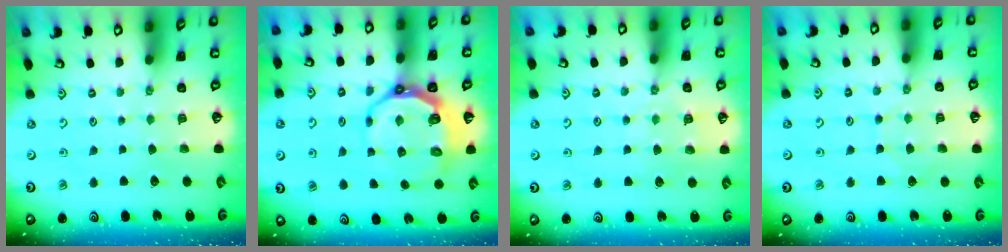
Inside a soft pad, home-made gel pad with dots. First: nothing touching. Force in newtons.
{"total": 10.0, "press": 9.1, "slide": 4.2}
{"total": 6.1, "press": 6.1, "slide": 0.6}
{"total": 5.1, "press": 5.1, "slide": 0.5}